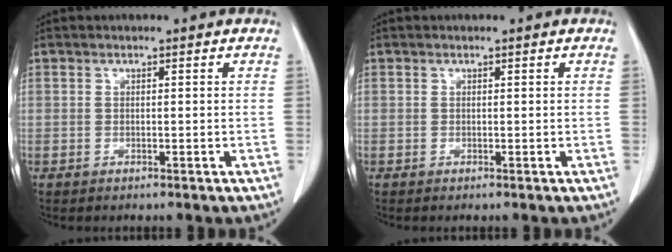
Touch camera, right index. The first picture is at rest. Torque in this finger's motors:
{"motor_torque": [0.05, -0.01, 0.03, 0.02]}